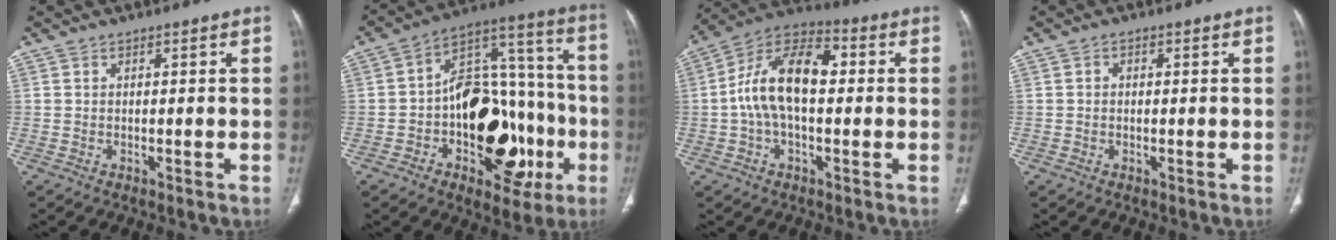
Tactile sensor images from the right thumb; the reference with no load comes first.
{"total": 24.7, "force": [-6.6, 14.5, 18.9], "torque": [-0.228, 0.048, -0.089]}
{"total": 14.5, "force": [0.6, 8.0, 12.1], "torque": [-0.214, 0.041, 0.000]}
{"total": 0.8, "force": [0.1, 0.7, 0.4], "torque": [-0.003, 0.002, -0.002]}